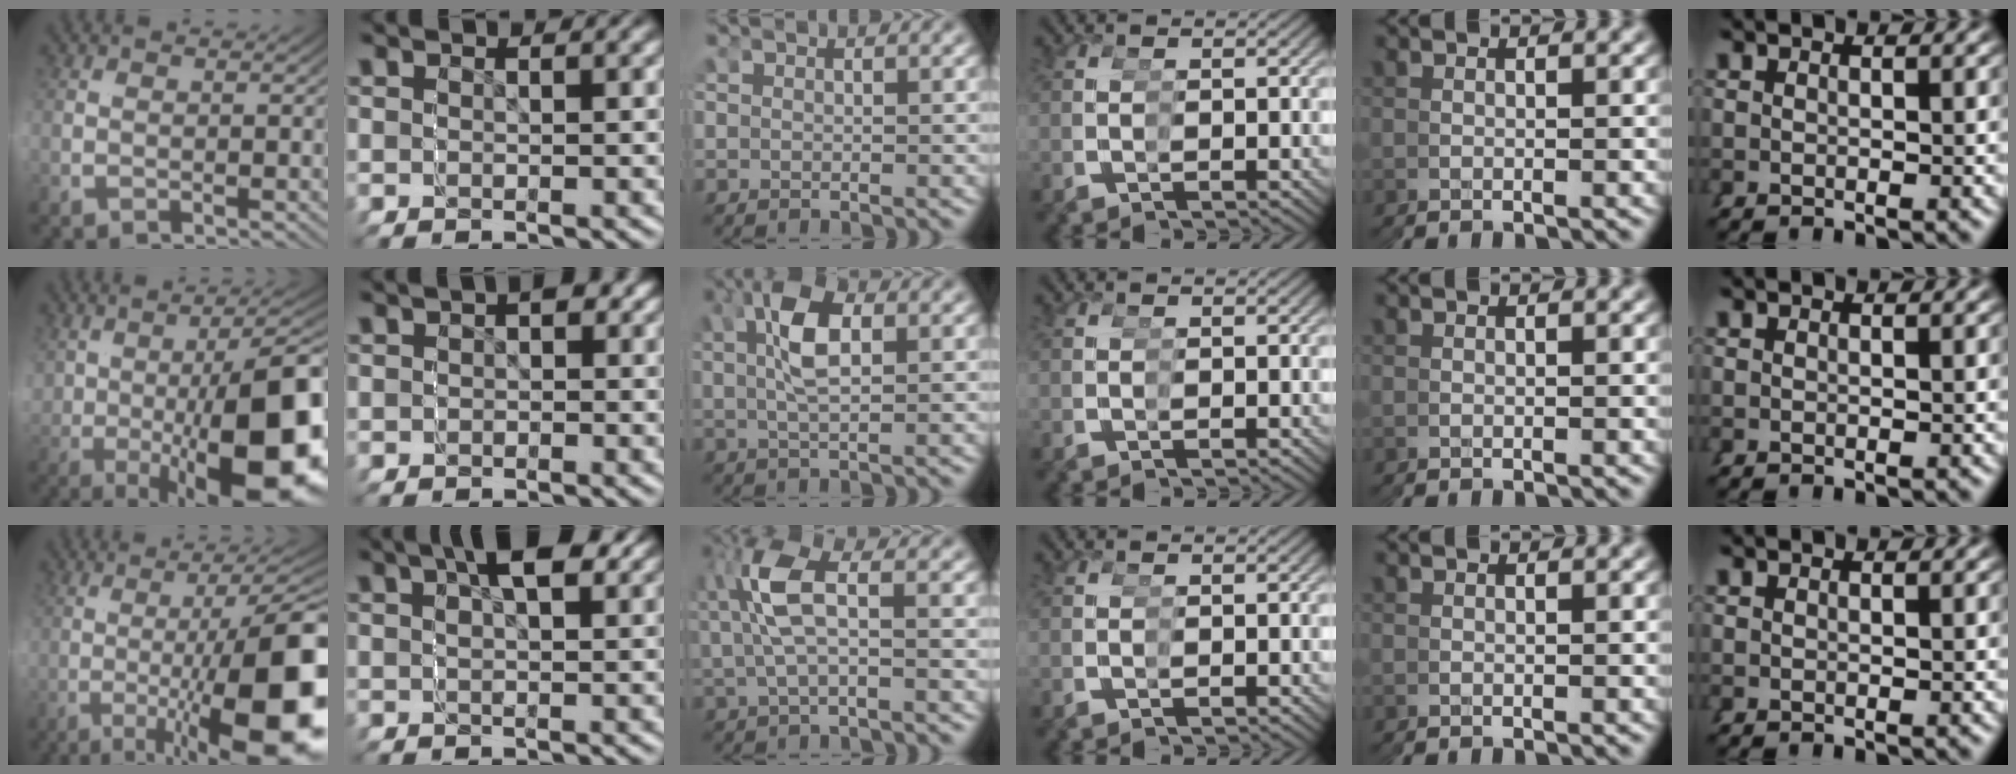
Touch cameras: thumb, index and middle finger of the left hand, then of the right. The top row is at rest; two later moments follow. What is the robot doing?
{"motion": "grasp_and_lifting", "object": "screwdriver"}